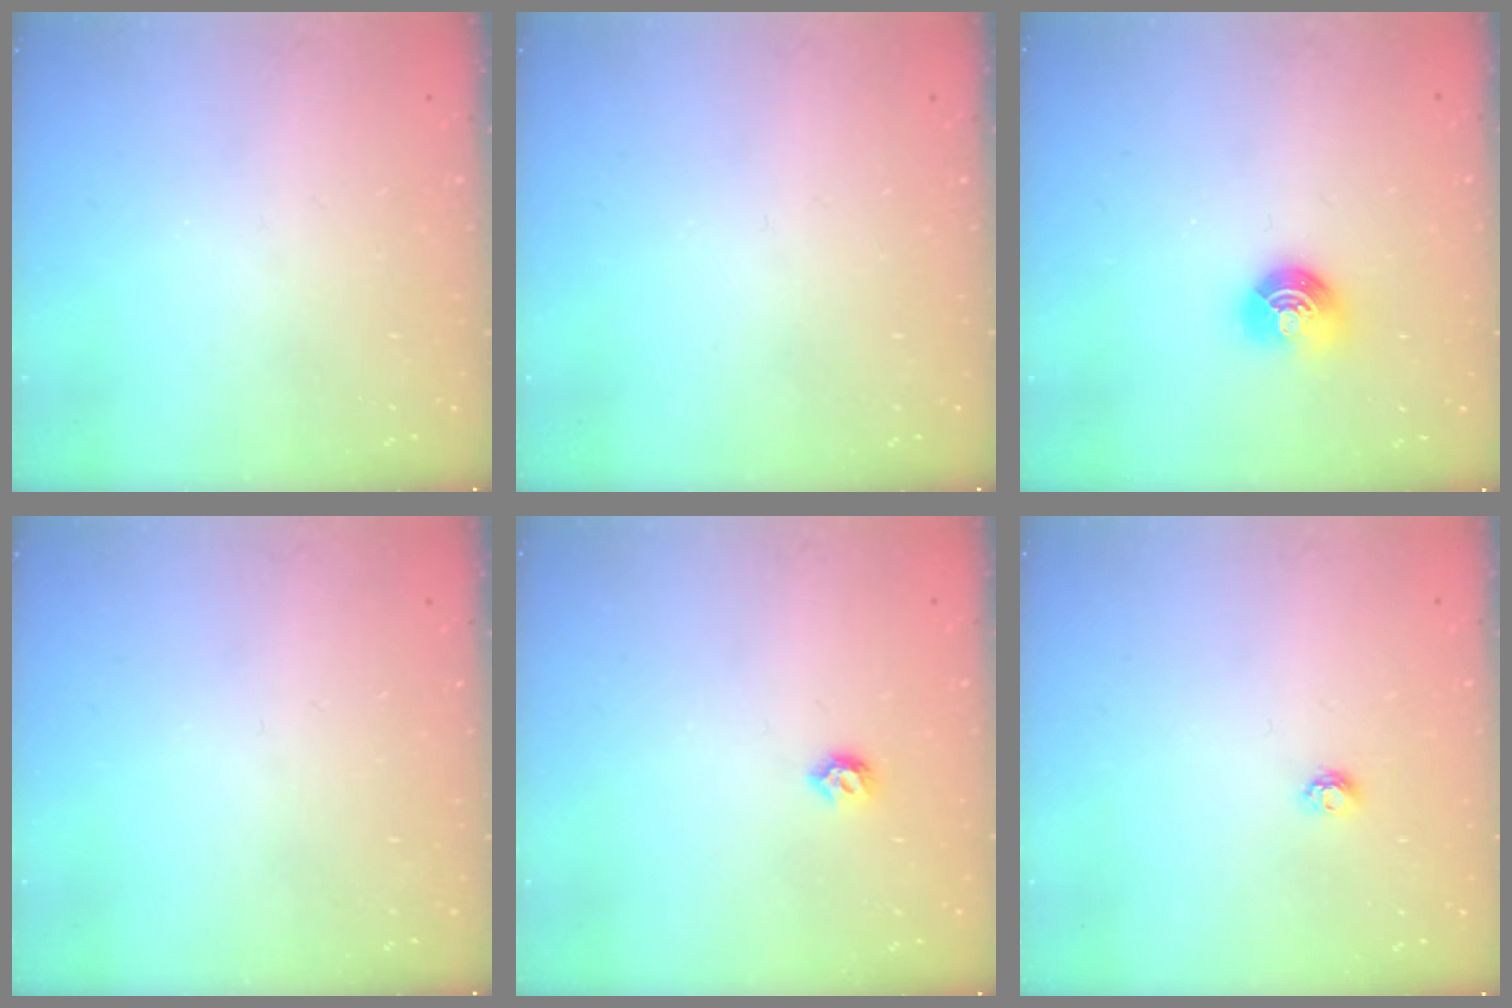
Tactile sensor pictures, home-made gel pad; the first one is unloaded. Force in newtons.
{"total": 0.0}
{"total": 8.1, "press": 8.0, "slide": 1.1}
{"total": 0.0}
{"total": 5.0, "press": 4.9, "slide": 1.1}
{"total": 4.2, "press": 4.1, "slide": 0.4}